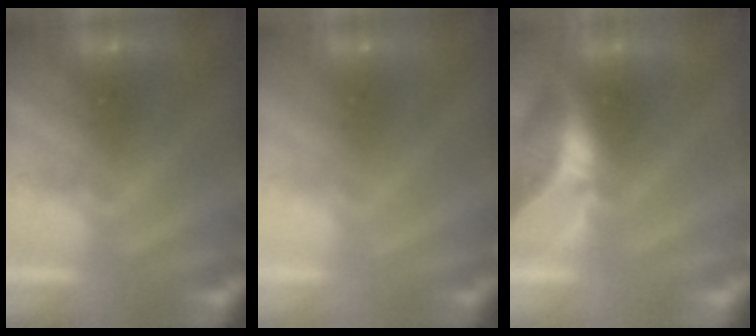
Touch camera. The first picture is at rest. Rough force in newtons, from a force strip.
{"total": 2.9}
{"total": 2.2}